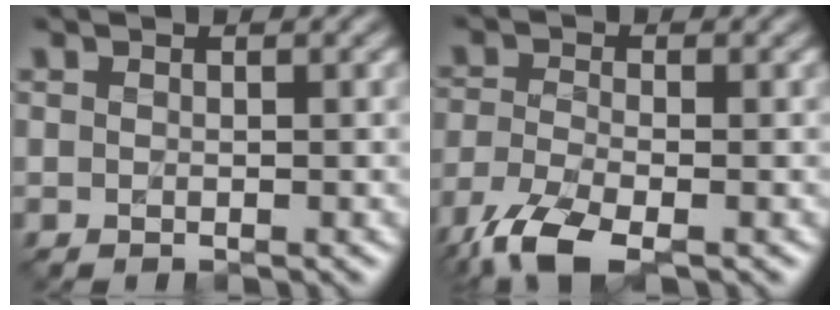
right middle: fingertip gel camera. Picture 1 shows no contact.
{"total": 6.3, "force": [-4.3, 2.2, 4.1], "torque": [-0.094, -0.019, -0.096]}